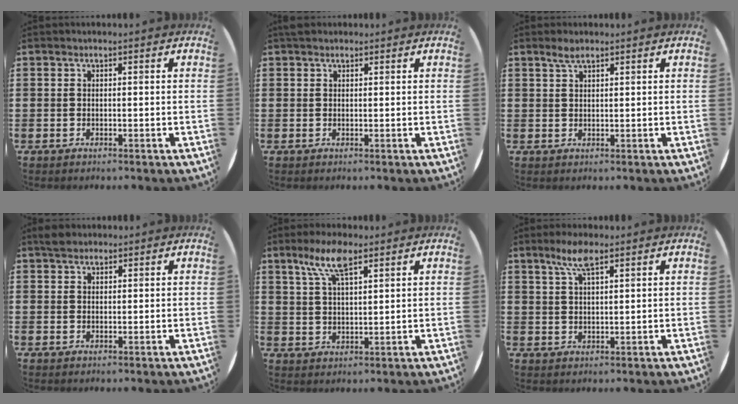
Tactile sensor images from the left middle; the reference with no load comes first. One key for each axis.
{"total": 0.9, "fx": 0.7, "fy": 0.5, "fz": 0.1, "tx": 0.006, "ty": 0.001, "tz": 0.012}
{"total": 1.9, "fx": 1.5, "fy": 0.5, "fz": 1.1, "tx": -0.023, "ty": 0.005, "tz": 0.027}
{"total": 1.7, "fx": 1.5, "fy": 0.8, "fz": 0.4, "tx": -0.002, "ty": 0.002, "tz": 0.027}
{"total": 7.0, "fx": 4.6, "fy": 2.2, "fz": 4.8, "tx": -0.097, "ty": 0.004, "tz": 0.078}
{"total": 4.6, "fx": 3.1, "fy": 1.2, "fz": 3.2, "tx": -0.062, "ty": 0.004, "tz": 0.053}